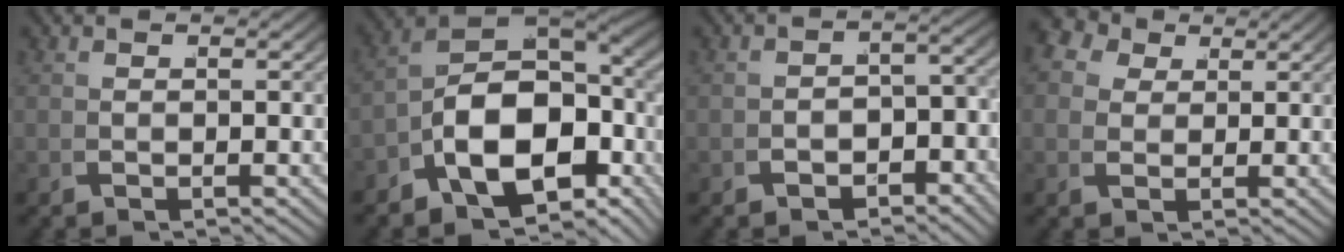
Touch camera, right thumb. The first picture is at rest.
{"total": 15.7, "force": [-1.6, 10.4, 11.7], "torque": [-0.203, -0.030, -0.018]}
{"total": 2.9, "force": [-2.2, 1.6, 1.2], "torque": [-0.015, -0.012, -0.027]}
{"total": 5.0, "force": [2.5, 3.8, 2.0], "torque": [-0.042, -0.002, 0.037]}